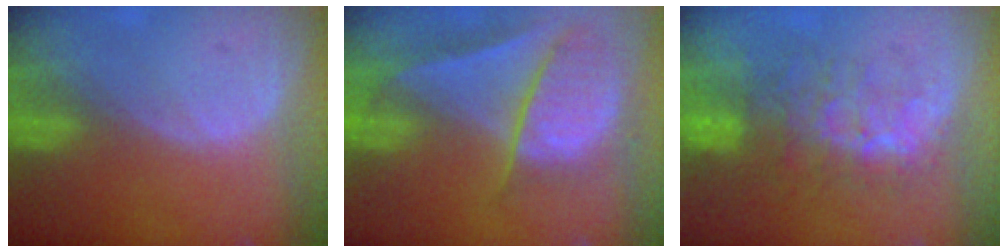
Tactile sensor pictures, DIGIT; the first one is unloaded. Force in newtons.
{"total": 9.4, "press": 8.1, "slide": 4.8}
{"total": 9.3, "press": 8.5, "slide": 4.0}